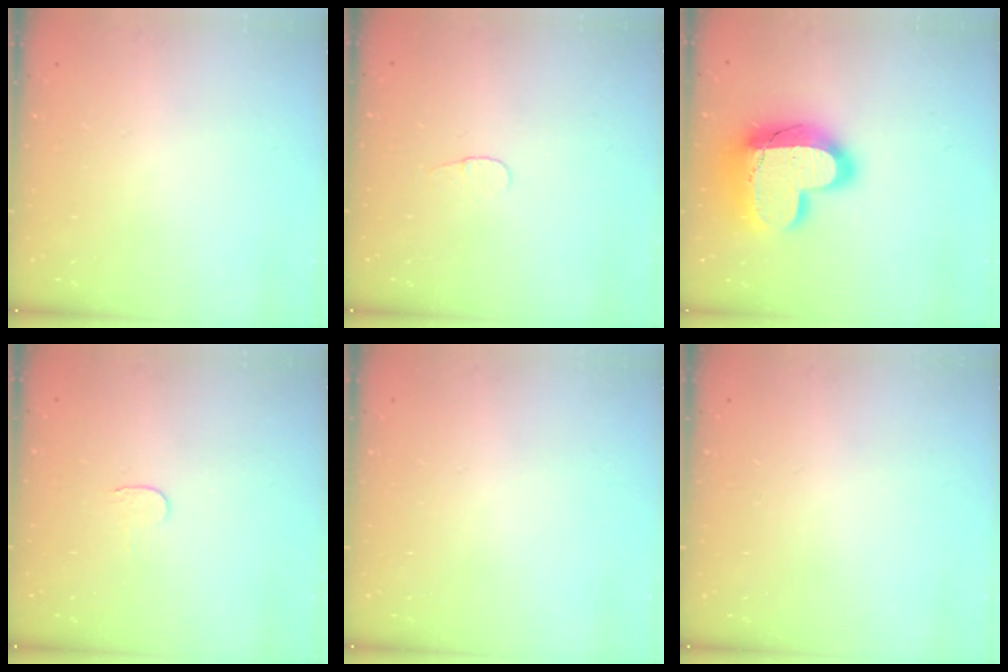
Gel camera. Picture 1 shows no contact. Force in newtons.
{"total": 3.4, "press": 3.3, "slide": 0.4}
{"total": 20.9, "press": 20.9, "slide": 1.8}
{"total": 3.3, "press": 3.3, "slide": 0.4}
{"total": 0.0}
{"total": 0.0}